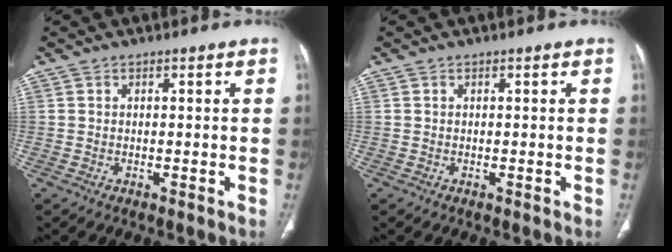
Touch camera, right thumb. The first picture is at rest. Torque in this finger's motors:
{"motor_torque": [0.00, 0.00, 0.00, 0.00, 0.00]}